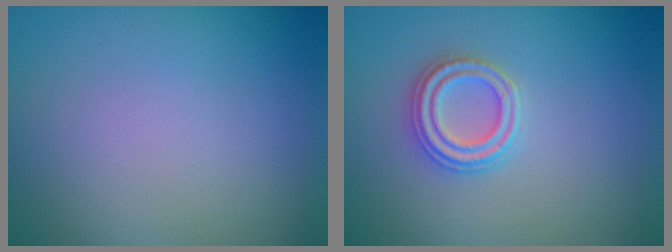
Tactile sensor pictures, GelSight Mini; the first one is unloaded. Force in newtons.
{"total": 2.6, "press": 2.6, "slide": 0.4}